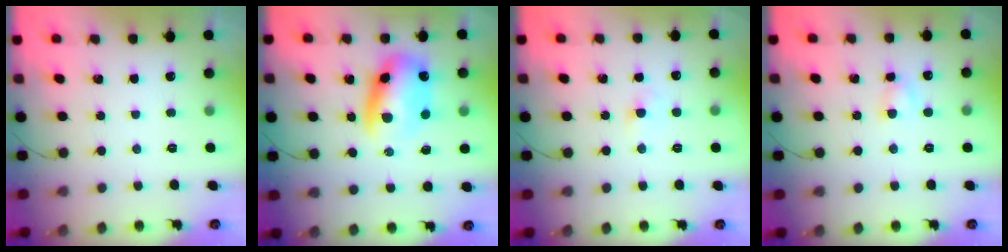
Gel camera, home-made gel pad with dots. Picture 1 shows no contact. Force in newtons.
{"total": 10.6, "press": 10.3, "slide": 2.7}
{"total": 2.4, "press": 2.2, "slide": 0.9}
{"total": 3.2, "press": 3.0, "slide": 1.1}